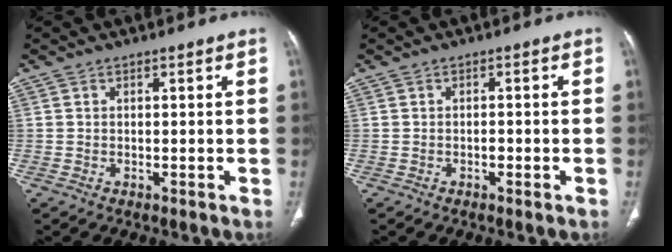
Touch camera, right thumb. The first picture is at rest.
{"total": 1.2, "force": [-0.5, 0.5, 0.9], "torque": [-0.014, 0.001, -0.008]}